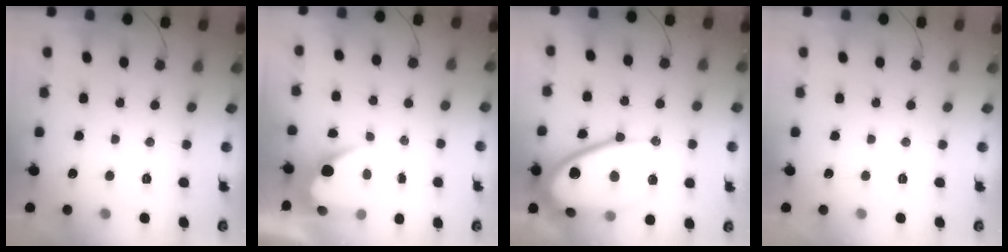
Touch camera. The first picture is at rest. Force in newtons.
{"total": 6.1, "press": 6.1, "slide": 0.4}
{"total": 21.0, "press": 20.9, "slide": 2.0}
{"total": 0.0}